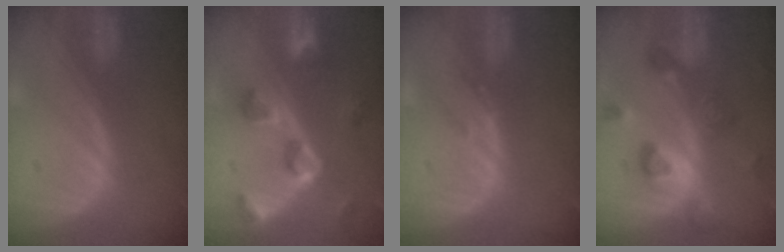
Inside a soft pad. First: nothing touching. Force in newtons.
{"total": 7.7, "press": 7.0, "slide": 3.2}
{"total": 1.3, "press": 1.1, "slide": 0.7}
{"total": 8.6, "press": 7.9, "slide": 3.3}